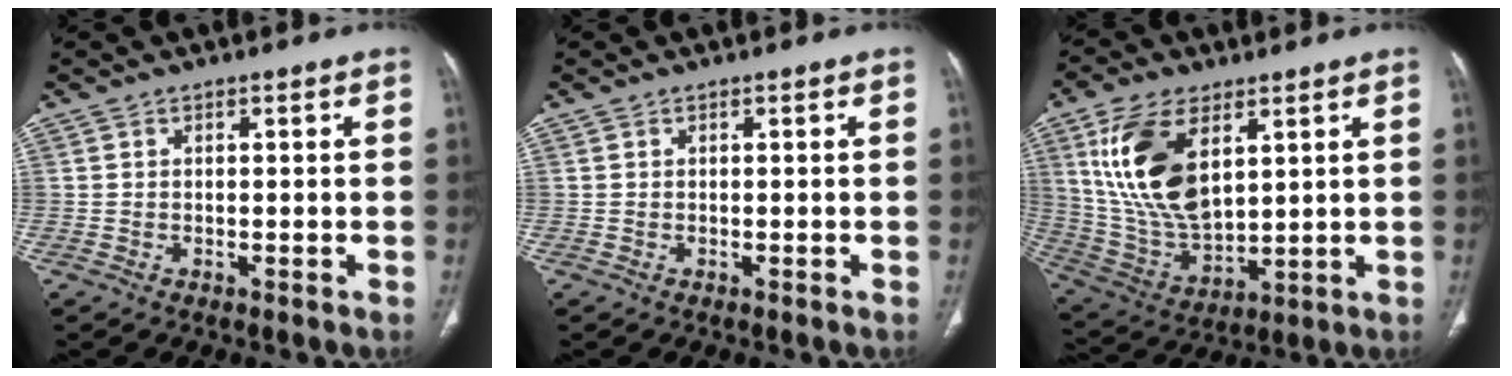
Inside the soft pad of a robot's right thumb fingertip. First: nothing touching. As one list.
[{"total": 0.0}, {"total": 17.6, "force": [6.4, 9.2, 13.5], "torque": [-0.255, -0.026, 0.134]}]